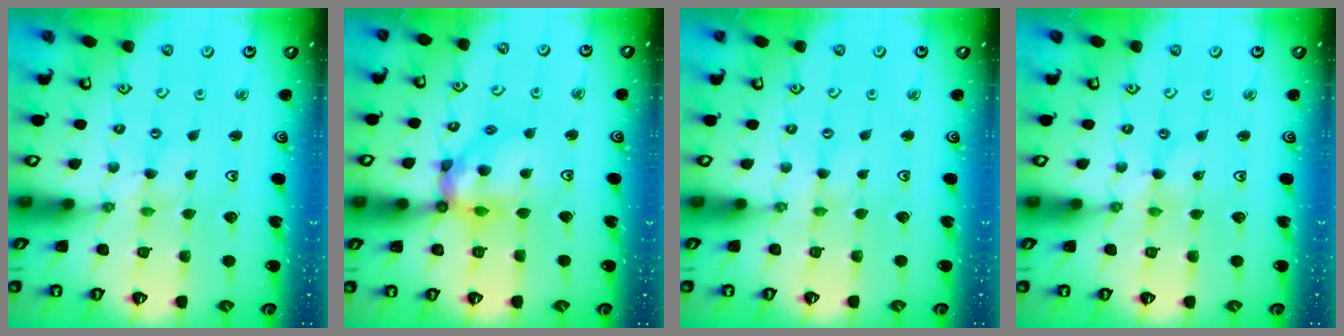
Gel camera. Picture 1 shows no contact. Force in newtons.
{"total": 12.9, "press": 12.8, "slide": 1.5}
{"total": 0.0}
{"total": 0.0}